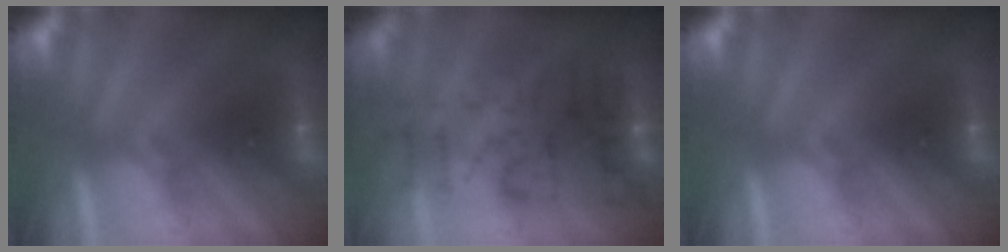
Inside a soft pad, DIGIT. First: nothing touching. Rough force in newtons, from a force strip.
{"total": 4.9}
{"total": 0.0}